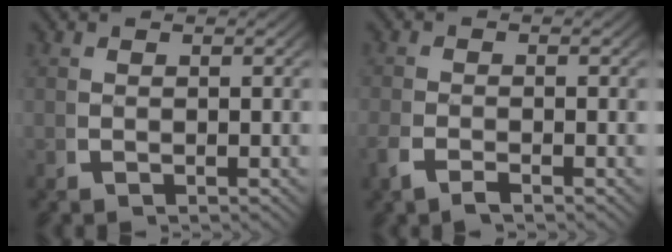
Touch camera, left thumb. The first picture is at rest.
{"total": 1.4, "force": [-1.0, 0.5, 0.9], "torque": [-0.021, -0.003, -0.024]}